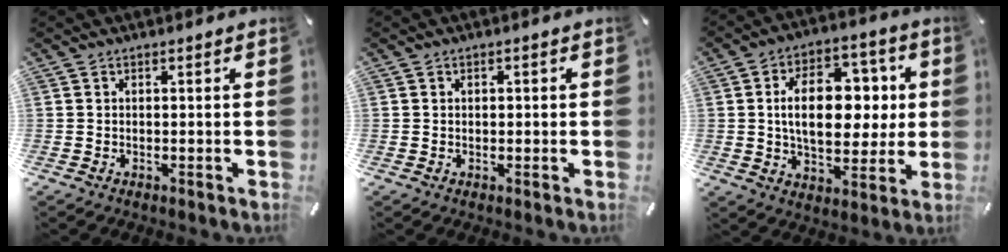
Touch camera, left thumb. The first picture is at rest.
{"total": 0.8, "force": [0.0, 0.7, 0.5], "torque": [-0.010, 0.004, -0.002]}
{"total": 17.4, "force": [2.1, 11.2, 13.1], "torque": [-0.207, 0.007, 0.035]}